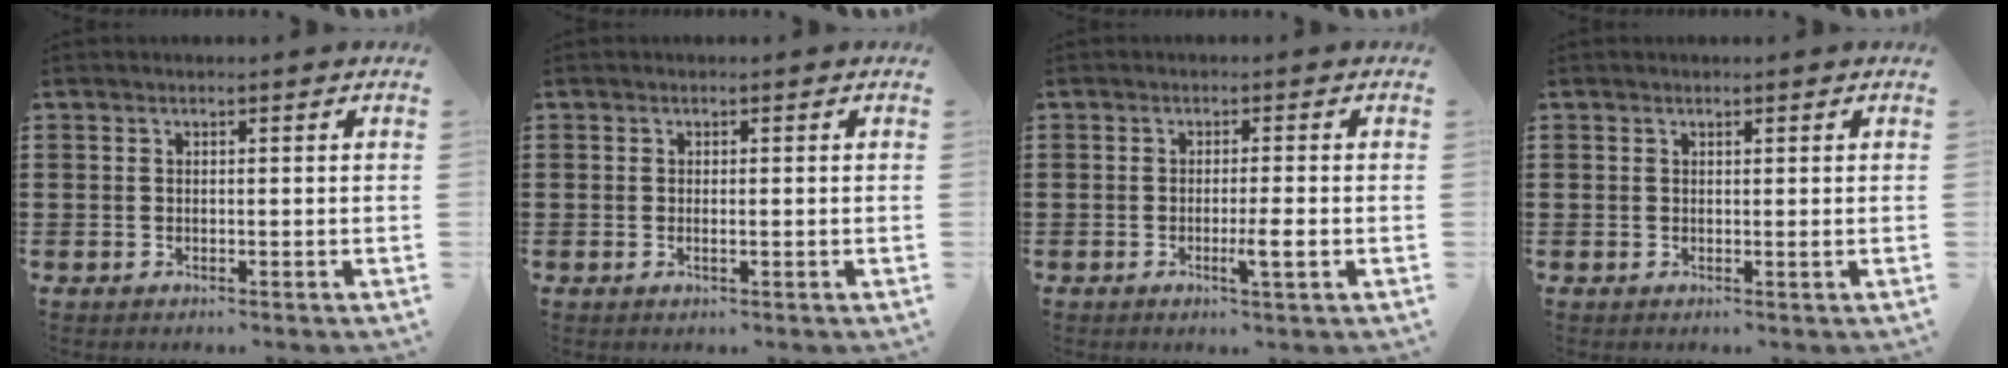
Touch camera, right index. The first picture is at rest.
{"total": 0.8, "force": [-0.1, 0.2, 0.8], "torque": [-0.014, 0.000, -0.002]}
{"total": 3.4, "force": [-1.1, -0.1, 3.3], "torque": [-0.053, -0.009, -0.021]}
{"total": 0.5, "force": [0.2, 0.0, 0.5], "torque": [-0.009, -0.001, 0.005]}